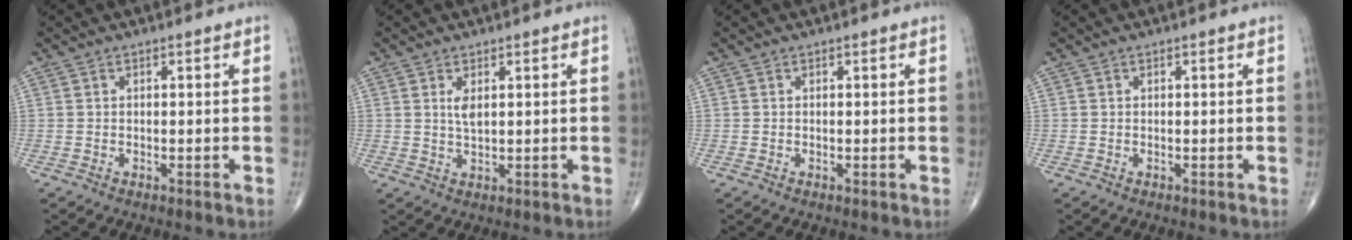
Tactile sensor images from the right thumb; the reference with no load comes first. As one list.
[{"total": 2.5, "force": [0.9, 1.0, 2.2], "torque": [-0.041, -0.008, 0.022]}, {"total": 0.0}, {"total": 0.0}]